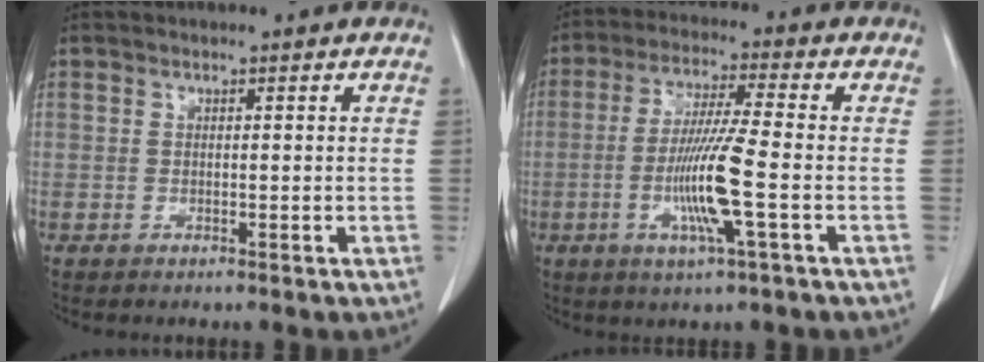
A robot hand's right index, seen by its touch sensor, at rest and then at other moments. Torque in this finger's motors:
{"motor_torque": [1.71, -0.41, 0.90, 0.13]}